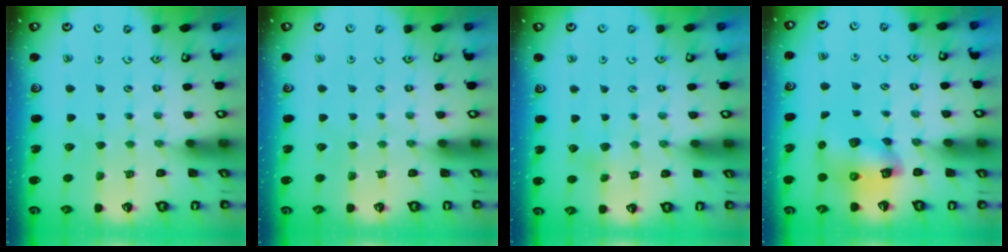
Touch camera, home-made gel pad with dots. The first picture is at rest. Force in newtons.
{"total": 0.0}
{"total": 2.3, "press": 2.3, "slide": 0.2}
{"total": 9.9, "press": 9.8, "slide": 1.3}